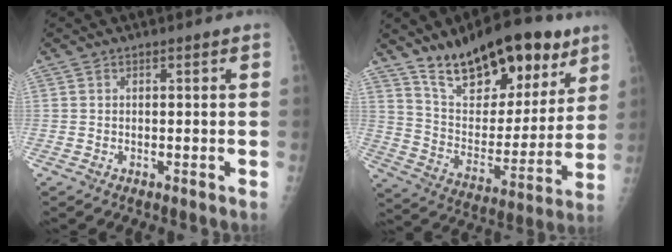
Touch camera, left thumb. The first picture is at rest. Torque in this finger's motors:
{"motor_torque": [0.87, 0.92, 1.47, -1.30, 0.14]}